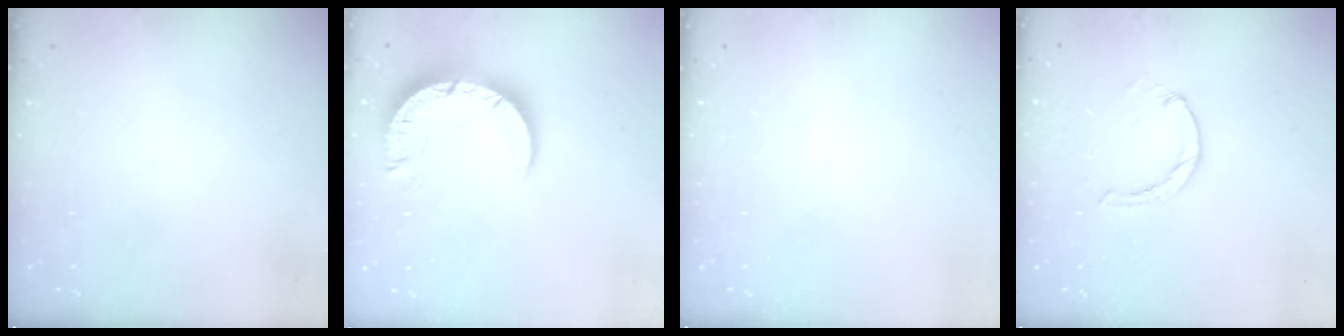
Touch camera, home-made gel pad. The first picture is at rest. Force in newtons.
{"total": 8.9, "press": 8.9, "slide": 0.9}
{"total": 0.0}
{"total": 1.0, "press": 0.9, "slide": 0.3}